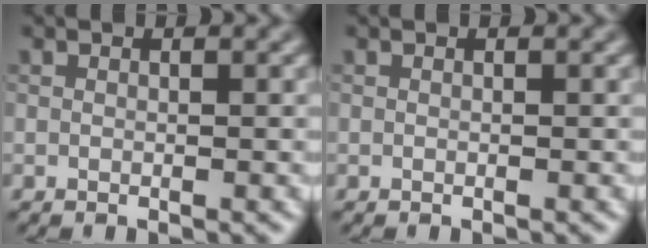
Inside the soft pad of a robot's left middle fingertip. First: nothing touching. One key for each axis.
{"total": 0.0}